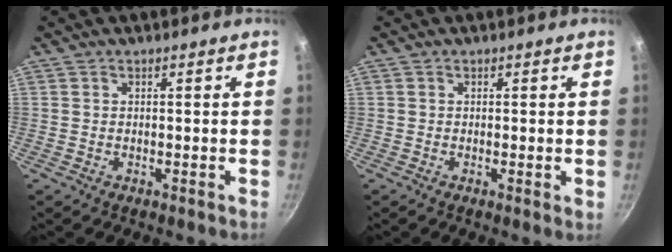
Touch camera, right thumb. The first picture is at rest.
{"total": 0.9, "force": [-0.1, 0.1, 0.9], "torque": [-0.014, -0.006, -0.005]}